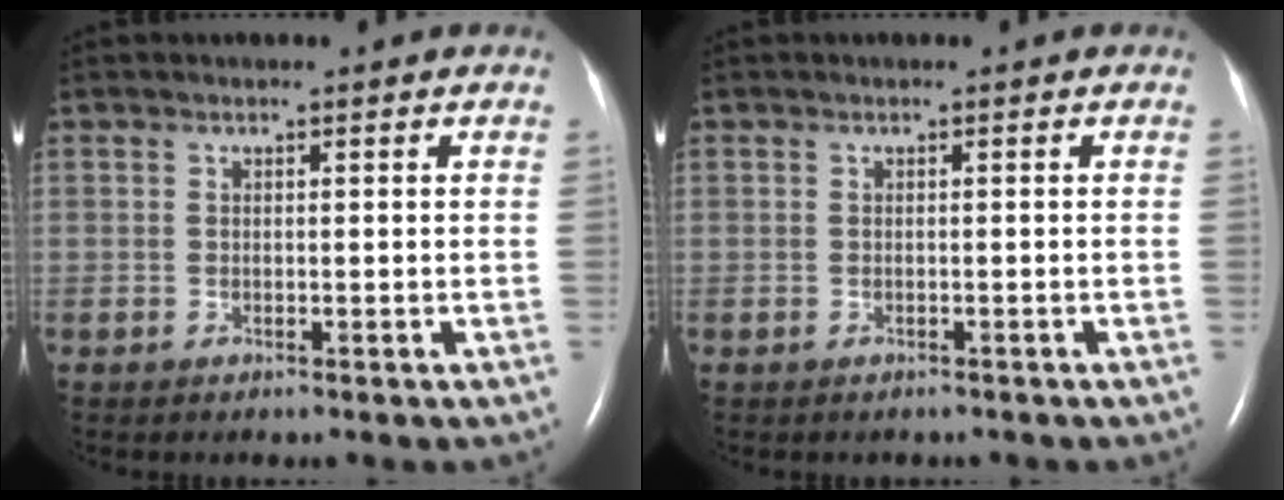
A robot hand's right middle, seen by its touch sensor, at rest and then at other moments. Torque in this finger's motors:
{"motor_torque": [-0.37, 0.06, -0.03, -0.01]}